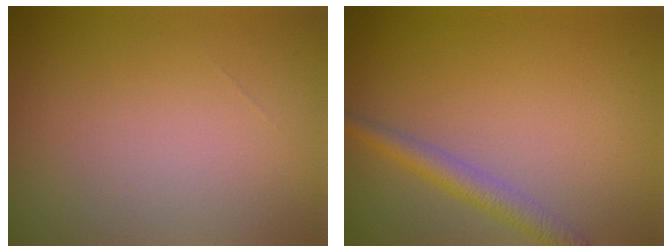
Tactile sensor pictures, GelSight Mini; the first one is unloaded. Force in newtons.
{"total": 2.4, "press": 2.4, "slide": 0.1}